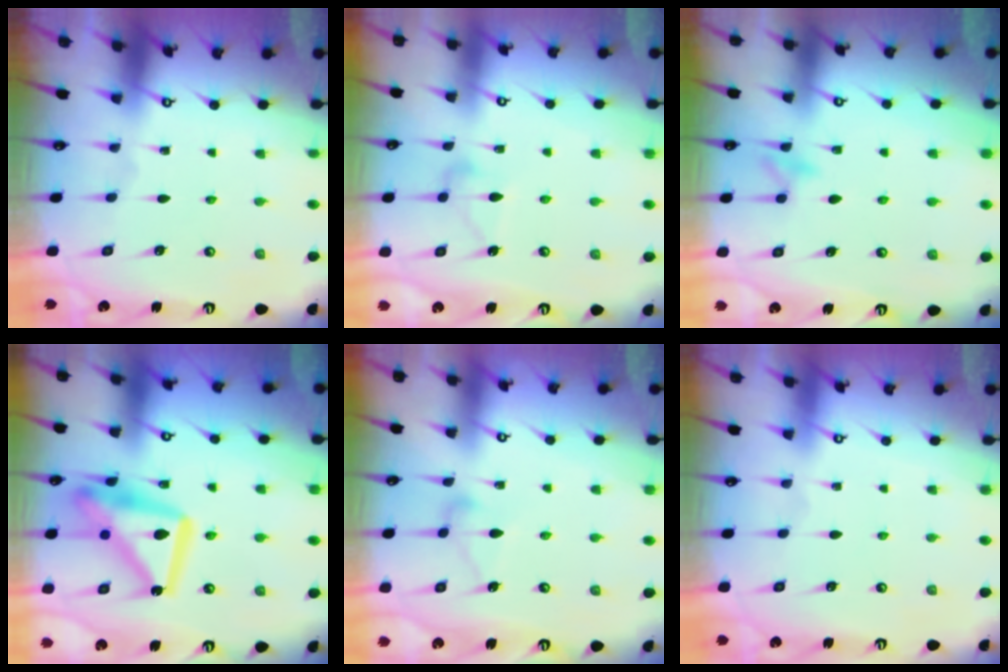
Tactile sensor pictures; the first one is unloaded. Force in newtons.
{"total": 8.7, "press": 8.7, "slide": 0.4}
{"total": 8.7, "press": 8.7, "slide": 0.9}
{"total": 18.2, "press": 18.1, "slide": 1.6}
{"total": 5.6, "press": 5.6, "slide": 0.3}
{"total": 3.9, "press": 3.9, "slide": 0.1}